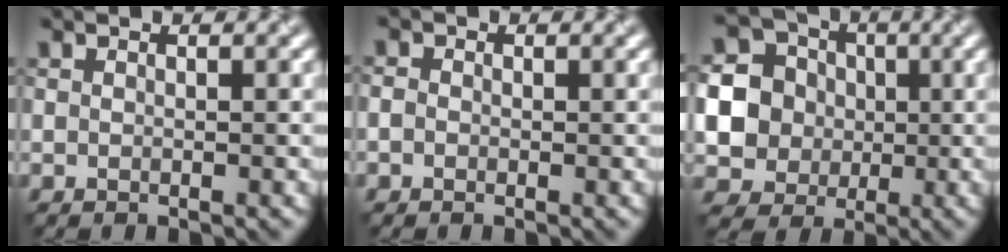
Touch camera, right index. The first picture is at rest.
{"total": 0.9, "force": [-0.2, 0.8, 0.3], "torque": [-0.008, -0.003, -0.007]}
{"total": 11.0, "force": [0.5, 10.5, 3.4], "torque": [-0.119, 0.015, 0.002]}